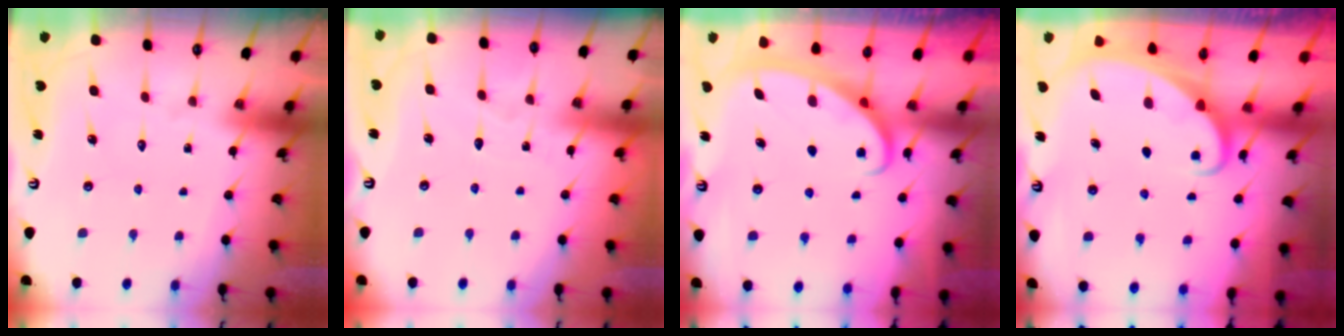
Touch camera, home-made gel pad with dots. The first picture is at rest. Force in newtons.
{"total": 2.1, "press": 2.1, "slide": 0.3}
{"total": 2.6, "press": 2.5, "slide": 0.4}
{"total": 2.7, "press": 2.7, "slide": 0.2}